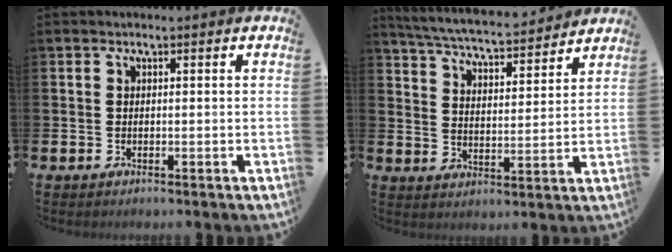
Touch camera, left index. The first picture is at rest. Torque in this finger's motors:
{"motor_torque": [1.04, -1.09, 0.35, 0.14]}